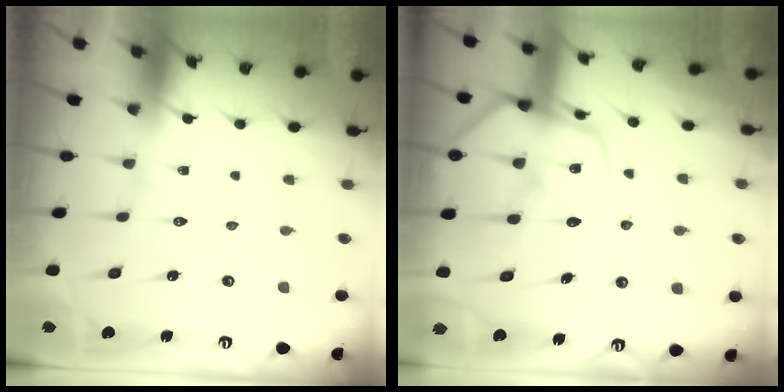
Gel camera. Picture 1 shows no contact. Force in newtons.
{"total": 16.6, "press": 16.5, "slide": 1.5}